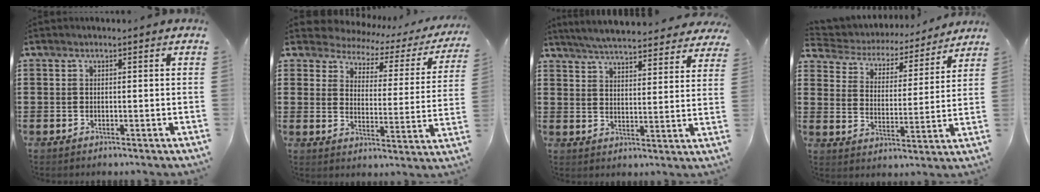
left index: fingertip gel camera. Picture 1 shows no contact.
{"total": 3.5, "force": [3.2, 1.4, 0.5], "torque": [-0.036, -0.025, 0.047]}
{"total": 5.8, "force": [5.6, -0.1, 1.6], "torque": [-0.053, -0.028, 0.098]}
{"total": 4.2, "force": [4.2, 0.6, 0.3], "torque": [-0.033, -0.037, 0.064]}